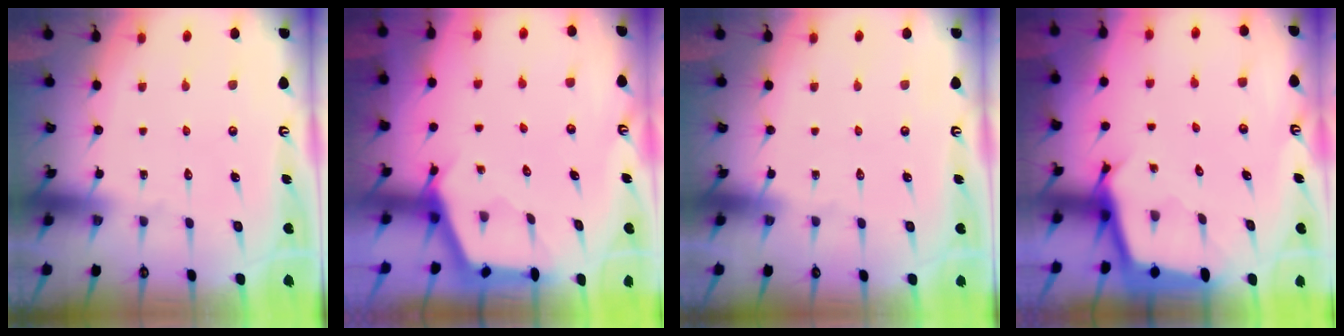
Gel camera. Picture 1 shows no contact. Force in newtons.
{"total": 3.0, "press": 3.0, "slide": 0.3}
{"total": 0.0}
{"total": 2.7, "press": 2.7, "slide": 0.1}